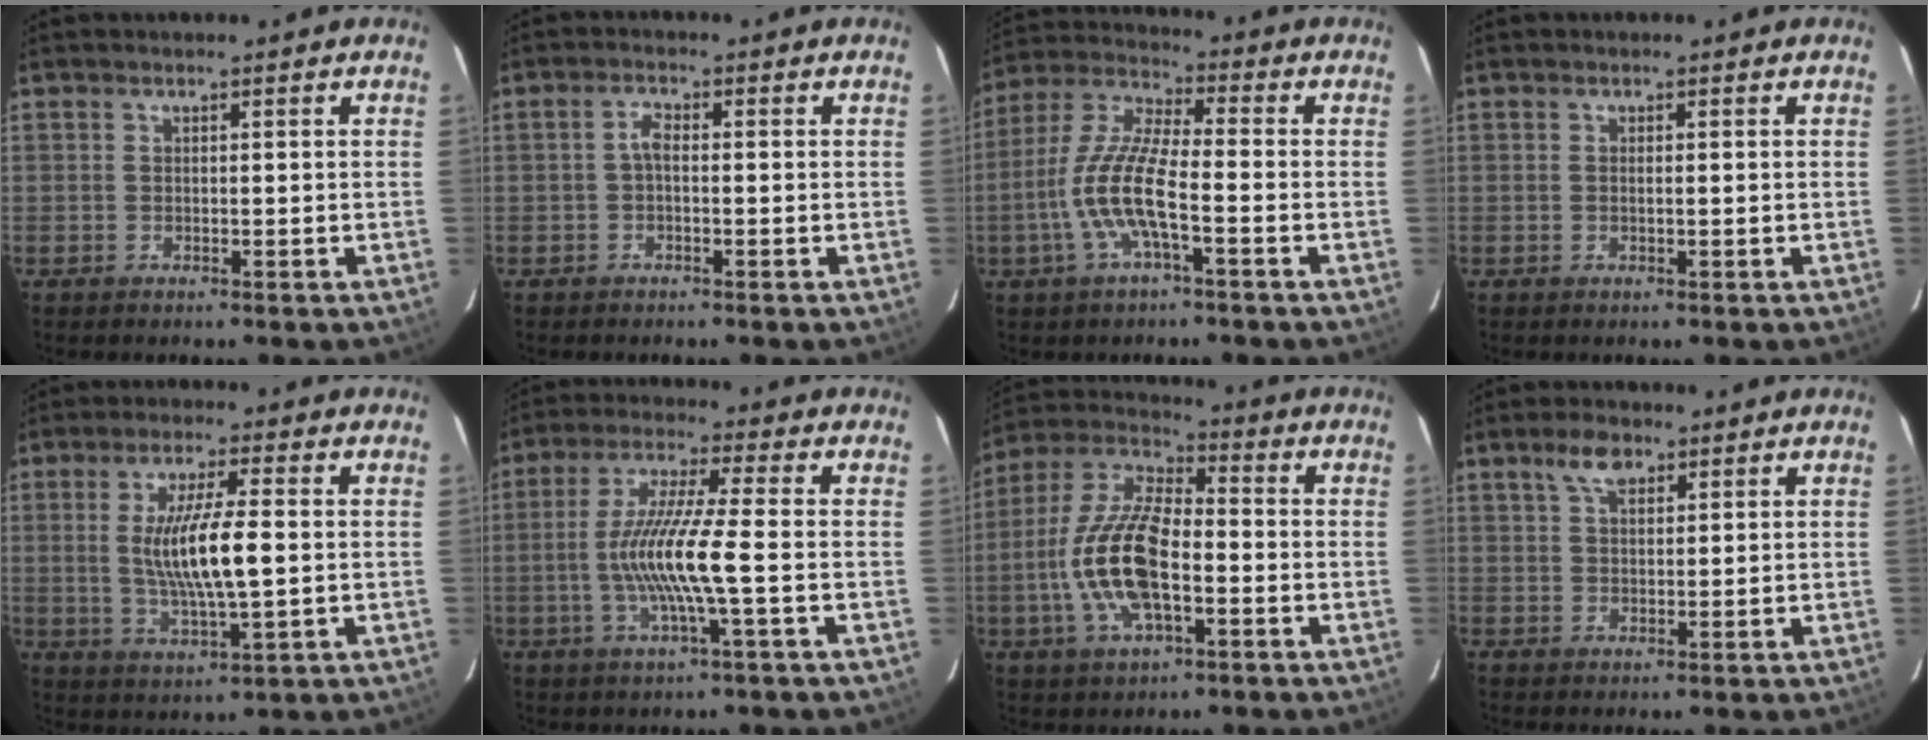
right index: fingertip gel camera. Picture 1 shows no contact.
{"total": 1.8, "force": [-0.4, 0.8, 1.5], "torque": [-0.033, 0.008, -0.010]}
{"total": 11.4, "force": [-3.7, 2.3, 10.6], "torque": [-0.226, 0.003, -0.073]}
{"total": 0.7, "force": [0.0, -0.3, 0.6], "torque": [-0.012, 0.000, 0.000]}
{"total": 11.1, "force": [0.3, 1.8, 10.9], "torque": [-0.205, -0.010, 0.011]}
{"total": 11.7, "force": [-2.1, -0.2, 11.5], "torque": [-0.225, -0.004, -0.040]}
{"total": 16.0, "force": [-3.5, 6.7, 14.0], "torque": [-0.292, 0.004, -0.071]}
{"total": 4.3, "force": [2.6, 2.1, 2.7], "torque": [-0.048, 0.011, 0.048]}